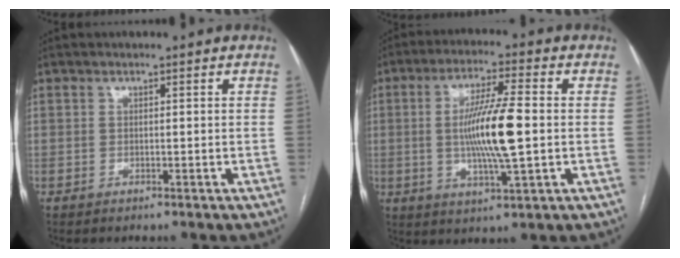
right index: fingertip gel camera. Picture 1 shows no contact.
{"total": 11.1, "force": [-0.3, 0.7, 11.1], "torque": [-0.212, -0.006, -0.007]}